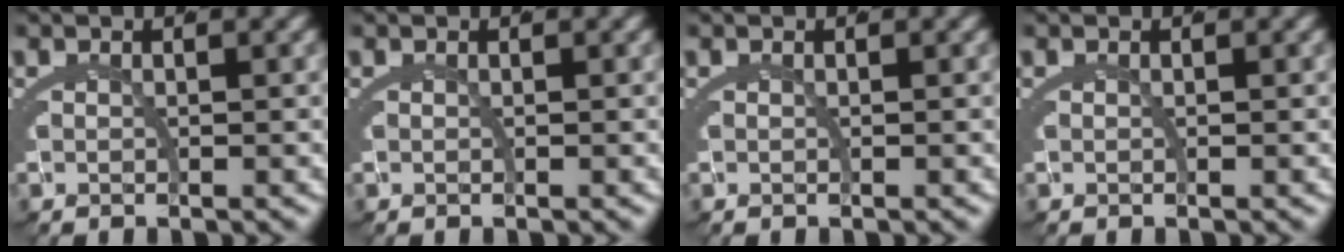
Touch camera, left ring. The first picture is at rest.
{"total": 0.0}
{"total": 0.0}
{"total": 0.0}